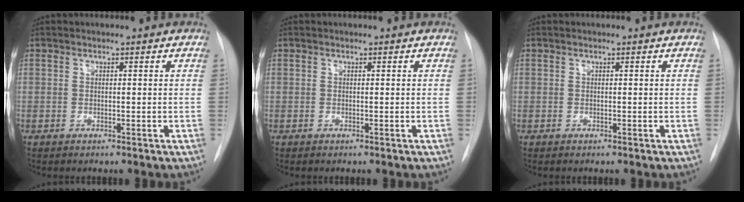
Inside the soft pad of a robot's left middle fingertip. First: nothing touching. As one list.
[{"total": 0.0}, {"total": 0.0}]